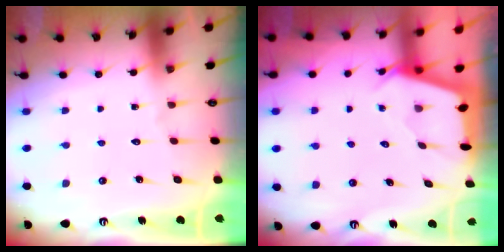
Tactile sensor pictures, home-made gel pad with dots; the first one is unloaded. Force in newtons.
{"total": 2.4, "press": 2.4, "slide": 0.2}